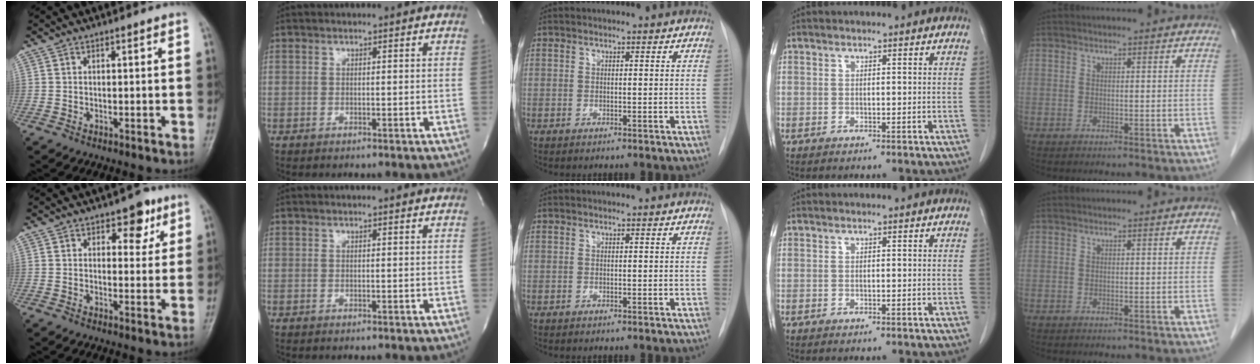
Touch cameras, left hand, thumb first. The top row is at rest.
{"thumb": {"total": 5.5, "force": [3.0, 3.3, 3.2], "torque": [-0.010, -0.012, 0.037]}, "index": {"total": 1.6, "force": [1.6, 0.0, 0.2], "torque": [-0.011, -0.004, 0.010]}}